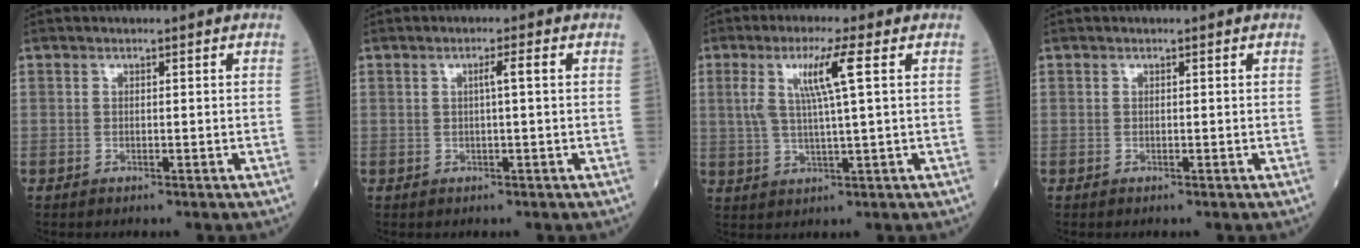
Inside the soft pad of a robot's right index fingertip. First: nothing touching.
{"total": 1.9, "force": [0.3, -0.3, 1.8], "torque": [-0.031, 0.003, 0.005]}
{"total": 6.8, "force": [2.2, -0.5, 6.4], "torque": [-0.129, 0.008, 0.047]}
{"total": 0.0}